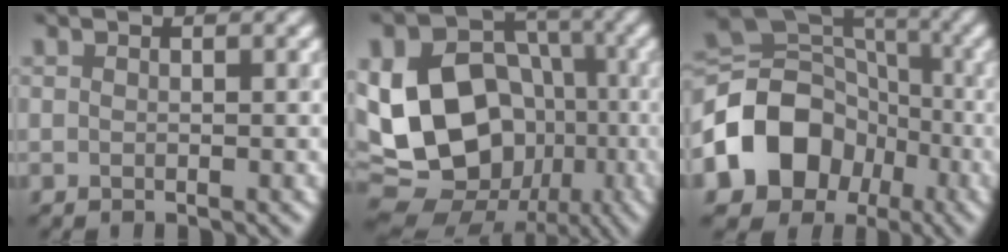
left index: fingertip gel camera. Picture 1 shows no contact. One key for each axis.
{"total": 15.7, "fx": -2.2, "fy": 12.6, "fz": 9.2, "tx": -0.181, "ty": -0.012, "tz": -0.026}
{"total": 10.3, "fx": -3.7, "fy": 8.3, "fz": 4.9, "tx": -0.082, "ty": 0.004, "tz": -0.076}